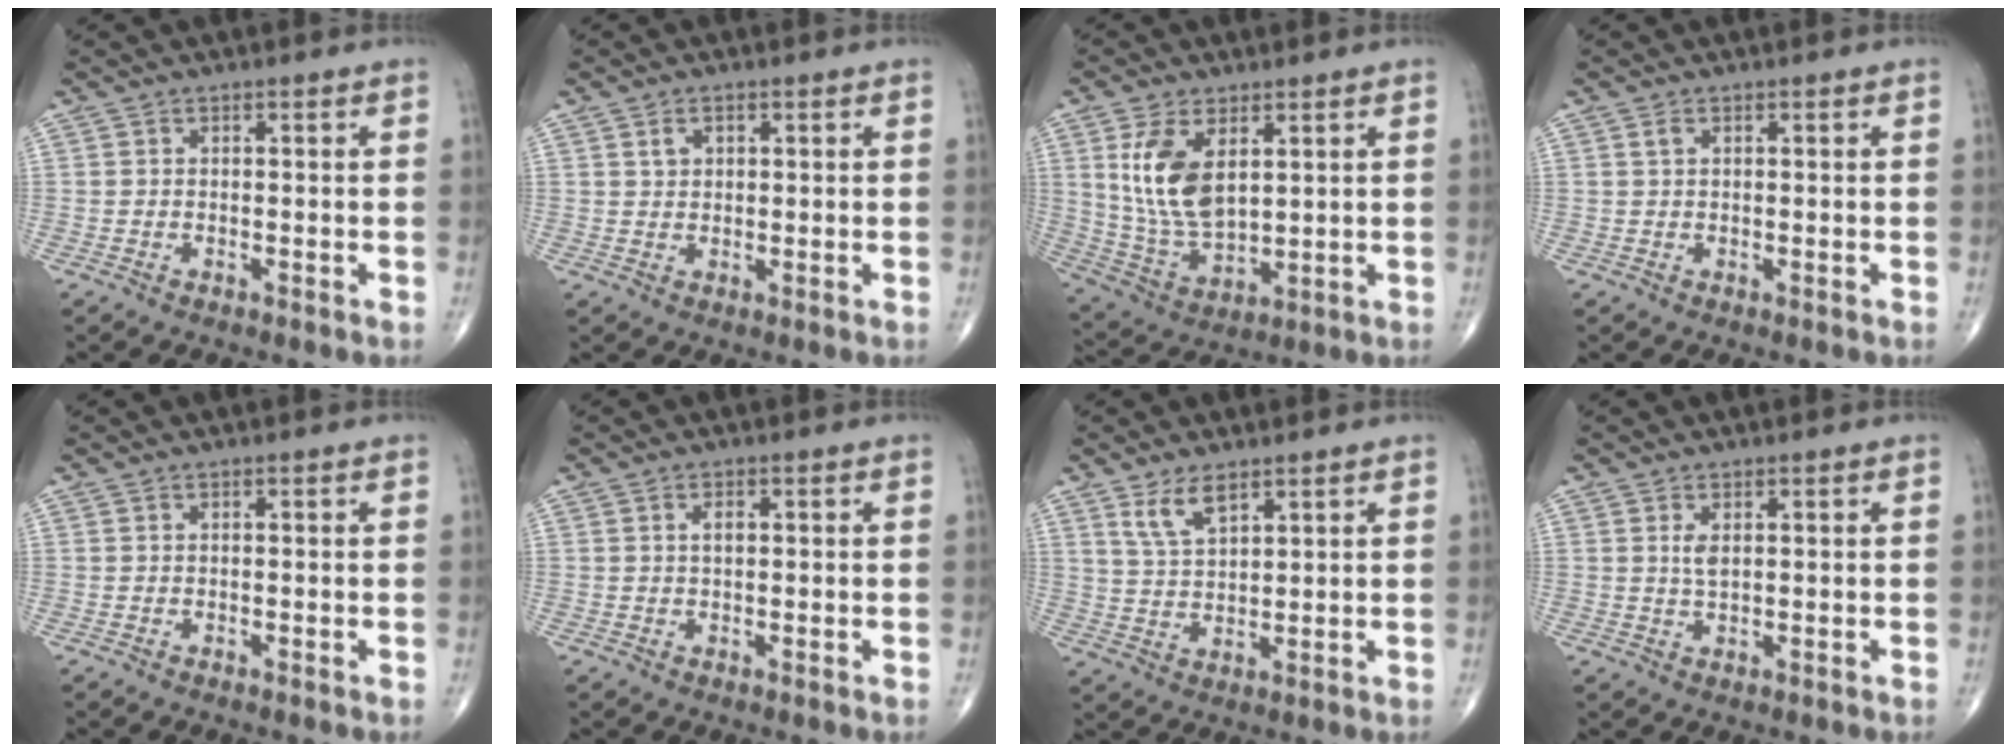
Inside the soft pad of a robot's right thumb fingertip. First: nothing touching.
{"total": 2.3, "force": [1.0, 1.6, 1.4], "torque": [-0.018, 0.000, 0.019]}
{"total": 12.4, "force": [3.8, 6.8, 9.8], "torque": [-0.183, -0.018, 0.086]}
{"total": 1.0, "force": [0.4, 0.6, 0.7], "torque": [-0.015, 0.005, 0.008]}
{"total": 0.0}
{"total": 1.6, "force": [0.3, 0.8, 1.3], "torque": [-0.020, 0.002, 0.004]}
{"total": 5.8, "force": [3.7, 2.4, 3.8], "torque": [-0.066, -0.021, 0.076]}
{"total": 2.3, "force": [0.6, 1.0, 1.9], "torque": [-0.034, -0.004, 0.015]}